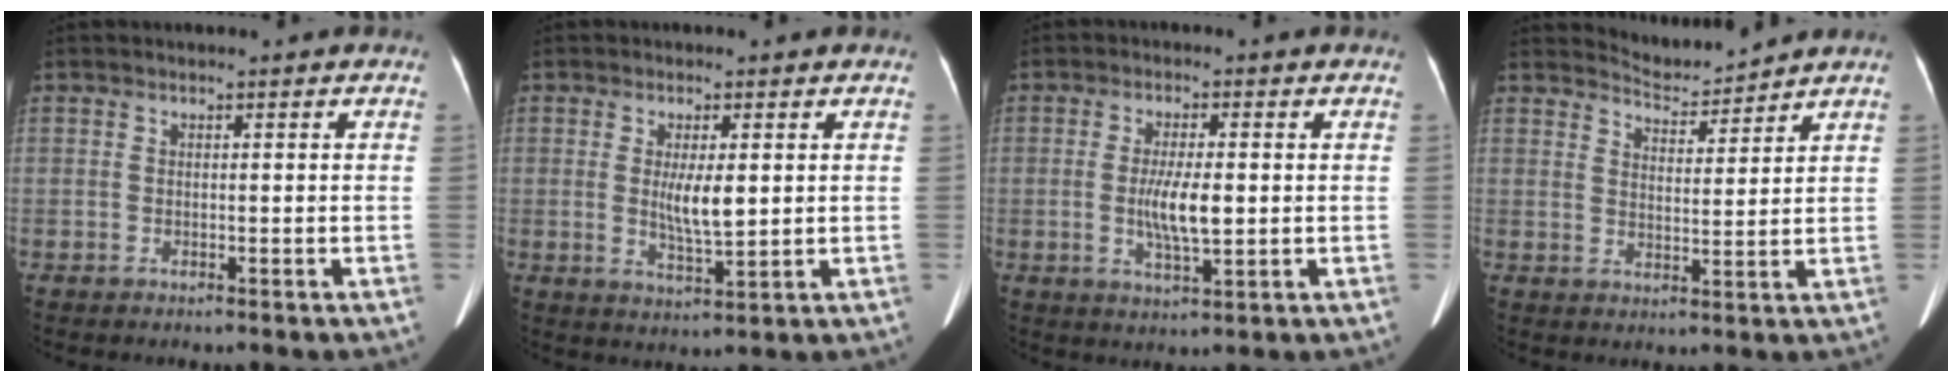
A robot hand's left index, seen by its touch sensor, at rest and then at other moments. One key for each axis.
{"total": 4.9, "fx": 0.7, "fy": 1.0, "fz": 4.7, "tx": -0.086, "ty": -0.009, "tz": 0.015}
{"total": 5.7, "fx": -0.3, "fy": 1.1, "fz": 5.6, "tx": -0.109, "ty": -0.008, "tz": -0.003}
{"total": 4.8, "fx": 4.7, "fy": -0.3, "fz": -0.6, "tx": -0.001, "ty": -0.005, "tz": 0.084}